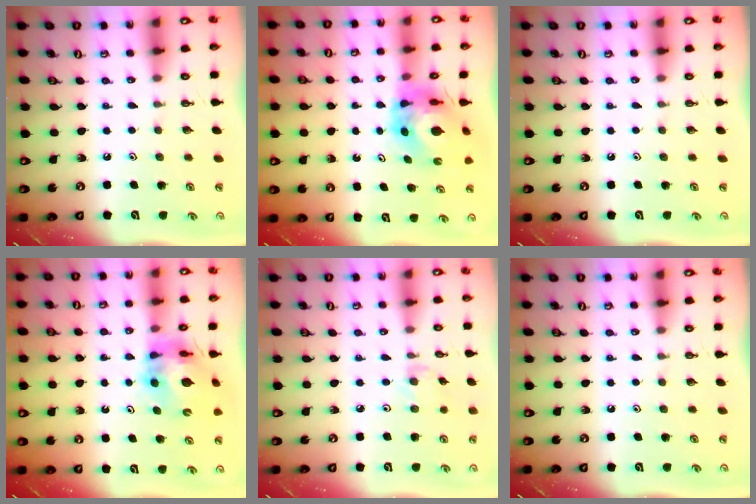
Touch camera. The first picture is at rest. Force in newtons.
{"total": 7.5, "press": 7.5, "slide": 0.7}
{"total": 0.0}
{"total": 11.6, "press": 11.5, "slide": 1.4}
{"total": 1.9, "press": 1.9, "slide": 0.4}
{"total": 0.0}